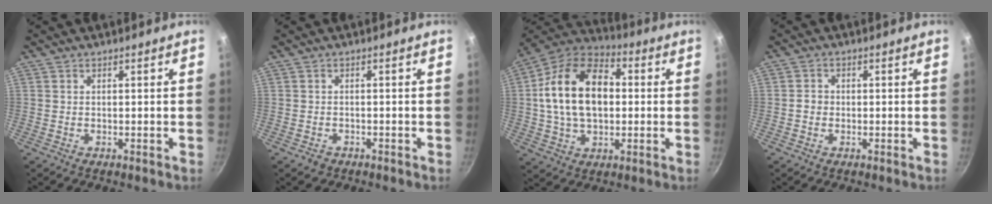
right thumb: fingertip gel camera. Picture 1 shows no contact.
{"total": 1.5, "force": [-0.9, 1.1, 0.4], "torque": [-0.010, 0.009, -0.009]}
{"total": 19.2, "force": [1.5, 12.5, 14.5], "torque": [-0.227, 0.029, 0.013]}
{"total": 2.0, "force": [-0.4, 1.7, 0.8], "torque": [-0.004, 0.009, -0.009]}